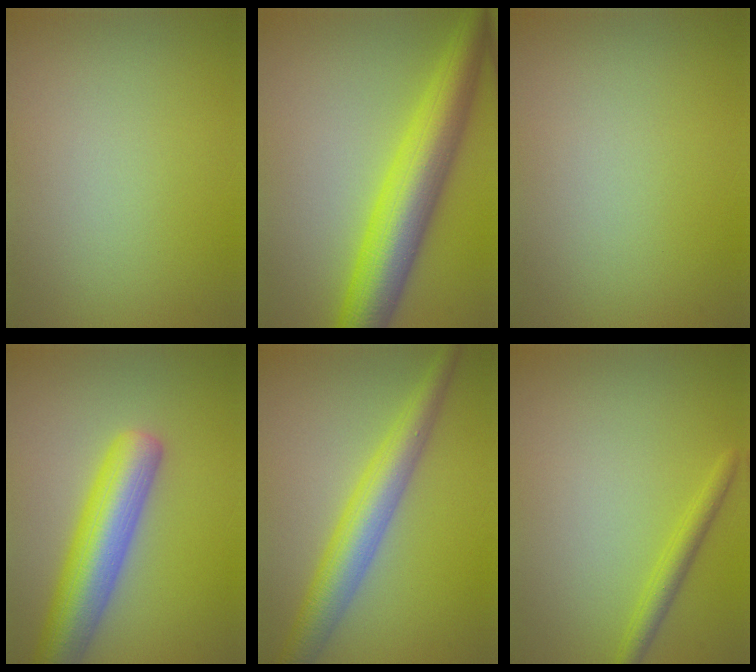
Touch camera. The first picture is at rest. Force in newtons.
{"total": 8.5, "press": 8.5, "slide": 0.1}
{"total": 0.0}
{"total": 7.2, "press": 7.2, "slide": 0.4}
{"total": 5.5, "press": 5.5, "slide": 0.1}
{"total": 1.9, "press": 1.9, "slide": 0.2}